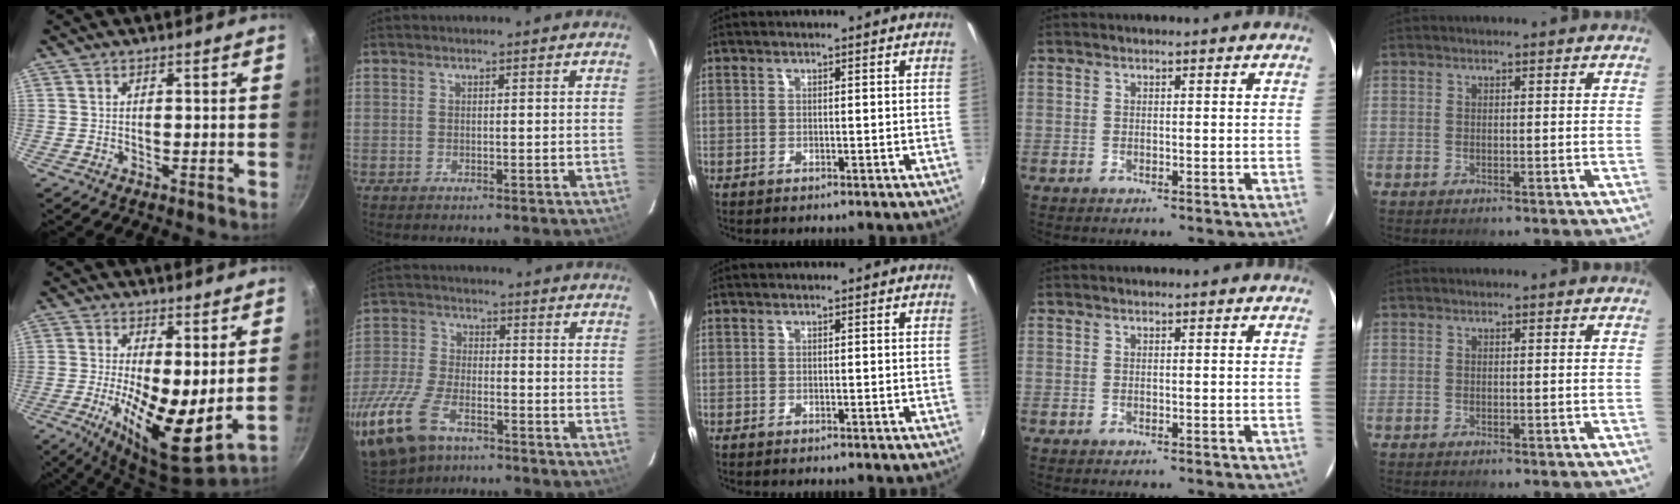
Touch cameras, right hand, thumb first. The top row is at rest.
{"thumb": {"total": 13.8, "force": [-0.1, 4.8, 12.9], "torque": [-0.206, -0.030, -0.001]}, "index": {"total": 19.6, "force": [-12.4, 9.9, 11.5], "torque": [-0.284, -0.035, -0.238]}}